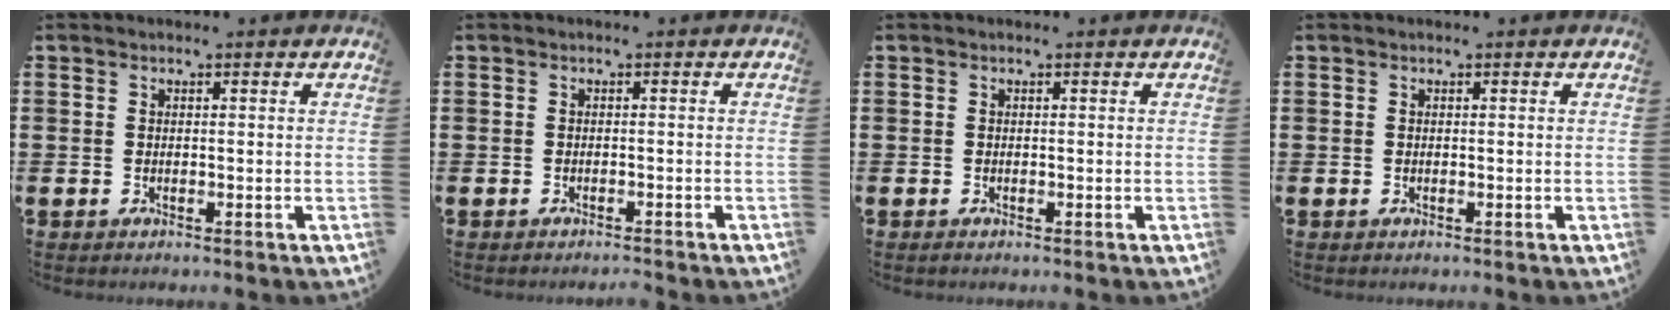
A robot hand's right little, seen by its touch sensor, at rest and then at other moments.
{"total": 0.7, "force": [-0.7, -0.1, 0.0], "torque": [0.000, -0.001, -0.015]}
{"total": 0.0}
{"total": 0.0}